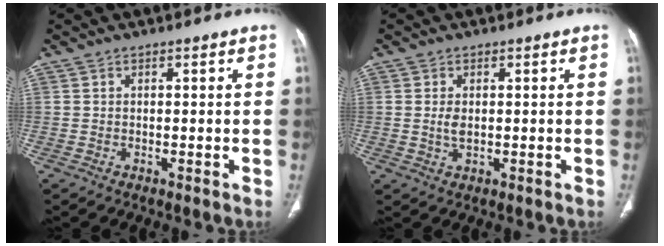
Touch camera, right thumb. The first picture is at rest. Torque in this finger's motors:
{"motor_torque": [-0.11, -0.20, 0.55, -0.03, -0.03]}